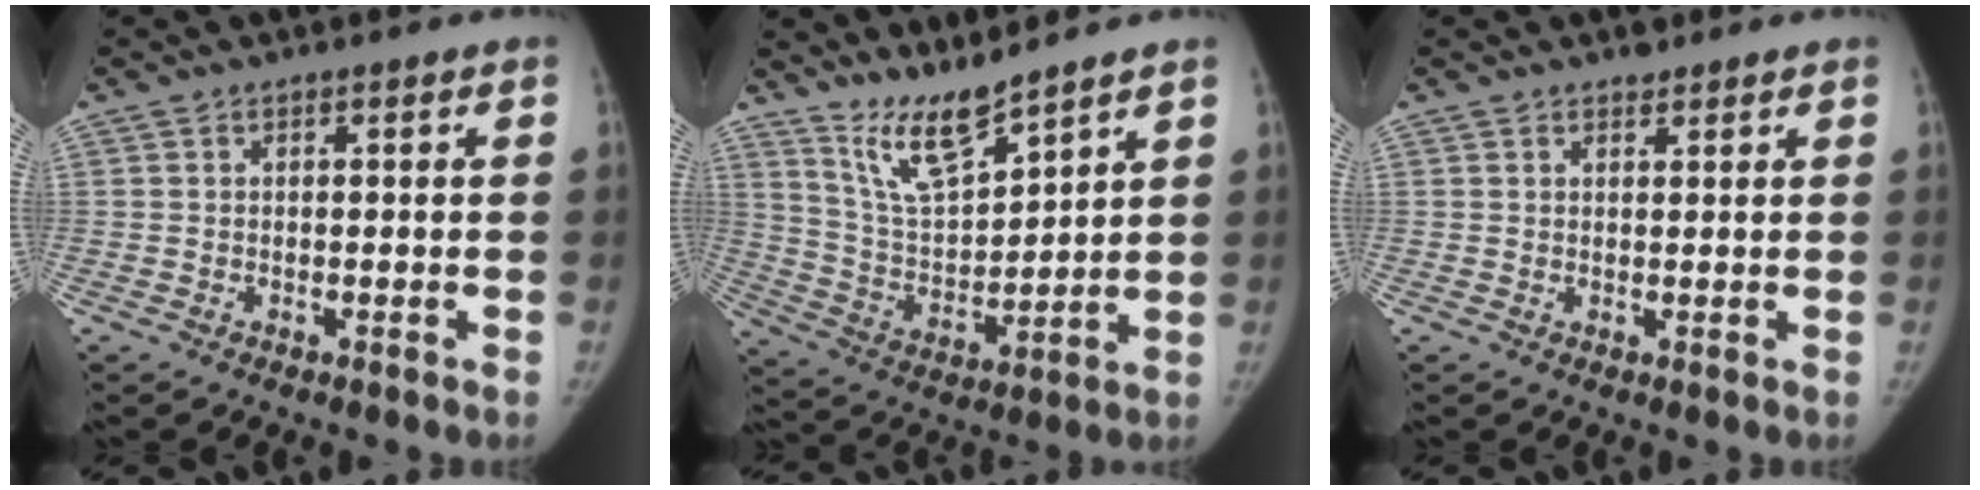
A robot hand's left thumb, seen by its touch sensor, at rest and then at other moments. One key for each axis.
{"total": 9.9, "fx": 8.5, "fy": 1.6, "fz": 4.8, "tx": -0.083, "ty": -0.069, "tz": 0.176}
{"total": 1.5, "fx": 1.3, "fy": 0.8, "fz": 0.4, "tx": 0.001, "ty": -0.009, "tz": 0.017}